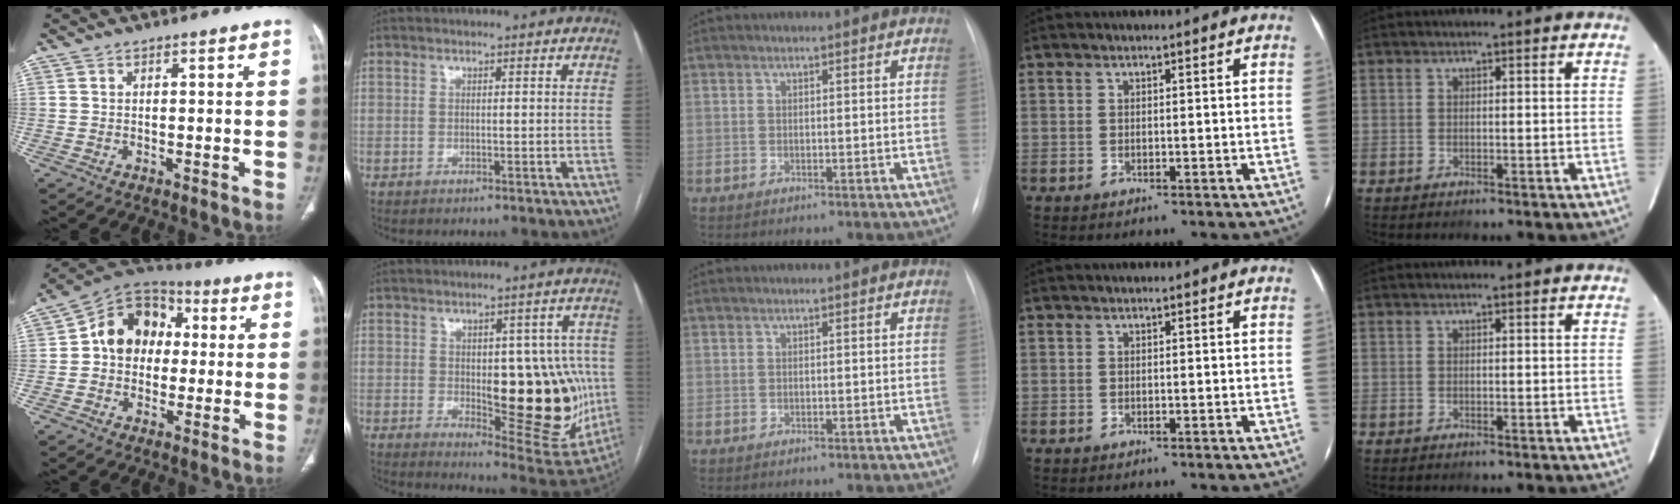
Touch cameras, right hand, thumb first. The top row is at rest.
{"thumb": {"total": 12.8, "force": [1.0, 10.3, 7.6], "torque": [-0.087, 0.033, 0.002]}, "index": {"total": 17.8, "force": [-1.4, 7.1, 16.3], "torque": [-0.188, 0.003, 0.000]}}